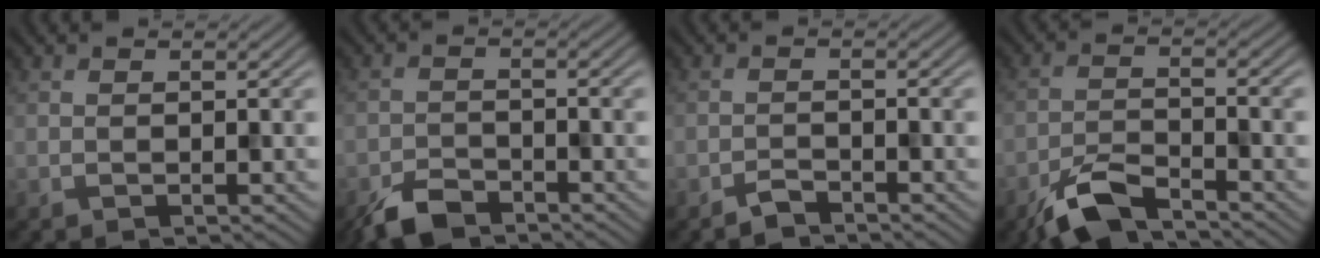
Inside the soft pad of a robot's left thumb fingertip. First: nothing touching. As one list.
[{"total": 4.5, "force": [-3.7, 1.8, 2.0], "torque": [-0.035, -0.005, -0.077]}, {"total": 1.6, "force": [-1.5, 0.2, 0.6], "torque": [-0.010, 0.002, -0.033]}, {"total": 6.0, "force": [-4.7, 1.5, 3.4], "torque": [-0.070, -0.004, -0.101]}]